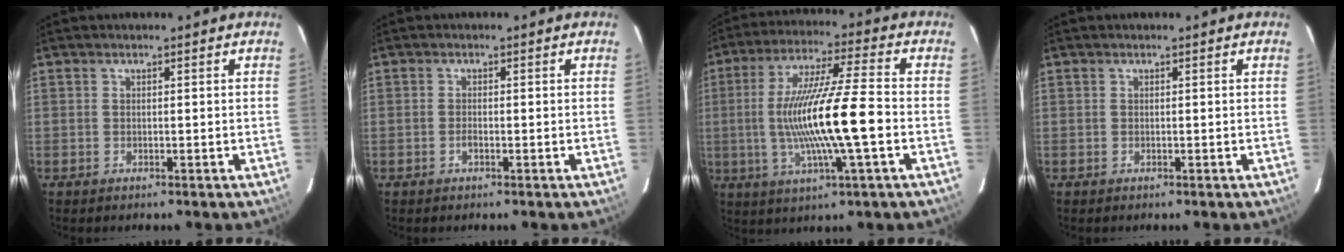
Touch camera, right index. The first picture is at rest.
{"total": 1.0, "force": [-0.4, 0.4, 0.8], "torque": [-0.017, 0.001, -0.009]}
{"total": 16.3, "force": [-2.4, 0.6, 16.1], "torque": [-0.298, -0.008, -0.040]}
{"total": 0.0}